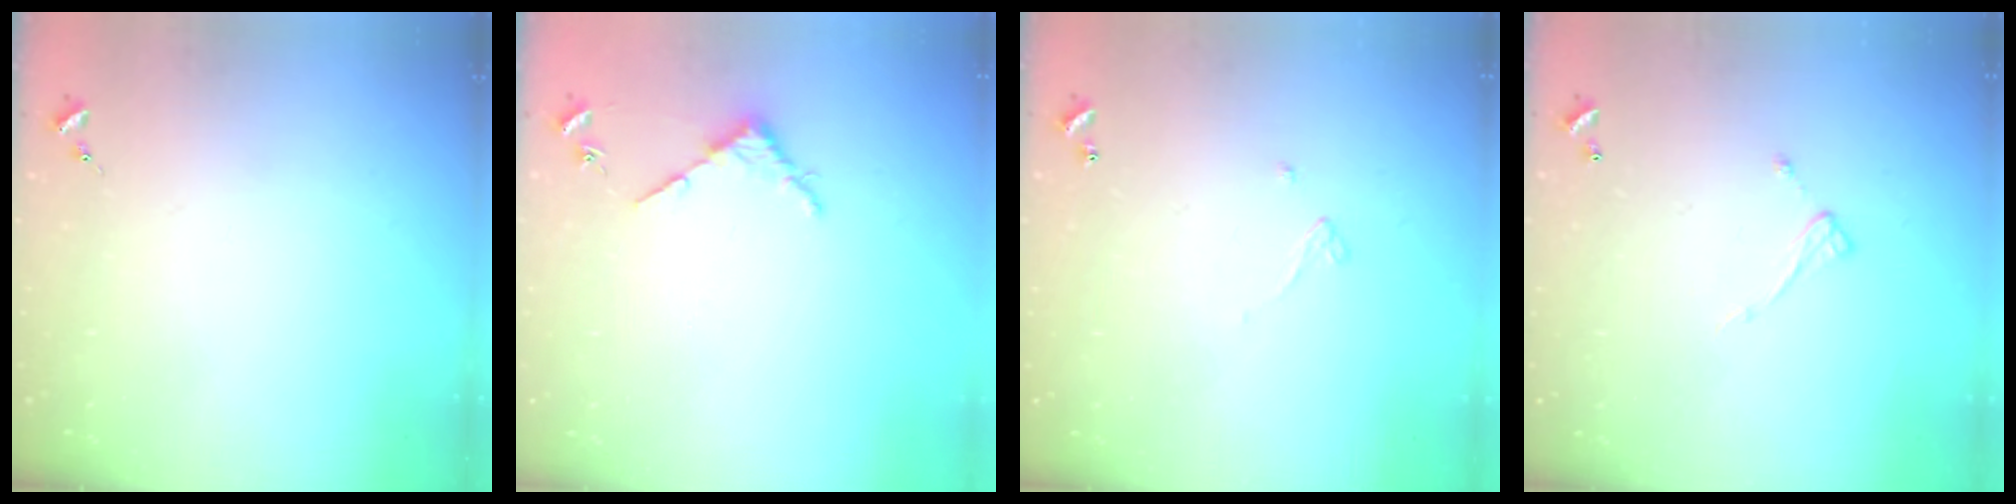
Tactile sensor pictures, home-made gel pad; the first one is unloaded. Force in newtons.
{"total": 3.4, "press": 3.4, "slide": 0.4}
{"total": 2.6, "press": 2.6, "slide": 0.2}
{"total": 7.5, "press": 7.4, "slide": 0.4}